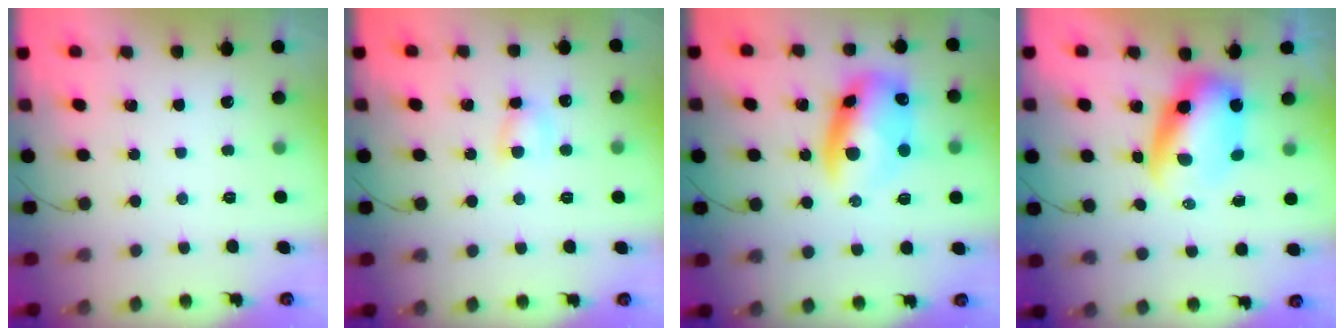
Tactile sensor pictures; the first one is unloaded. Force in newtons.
{"total": 4.5, "press": 4.4, "slide": 1.0}
{"total": 12.9, "press": 12.7, "slide": 2.5}
{"total": 7.7, "press": 7.4, "slide": 2.0}